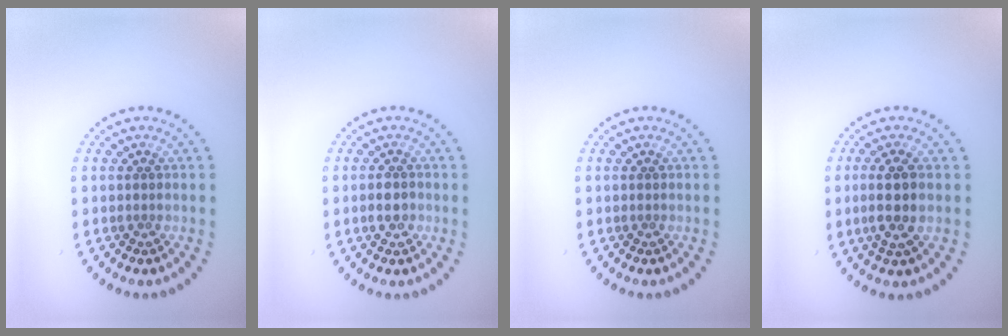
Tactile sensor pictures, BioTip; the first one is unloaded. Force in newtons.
{"total": 1.6, "press": 1.5, "slide": 0.3}
{"total": 0.0}
{"total": 3.0, "press": 2.7, "slide": 1.2}